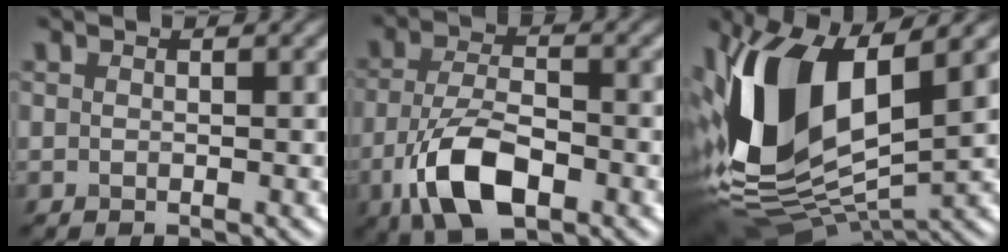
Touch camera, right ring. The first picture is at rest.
{"total": 7.6, "force": [-3.3, 3.6, 5.8], "torque": [-0.118, -0.005, -0.070]}
{"total": 14.1, "force": [1.4, 7.3, 11.9], "torque": [-0.250, -0.006, 0.020]}